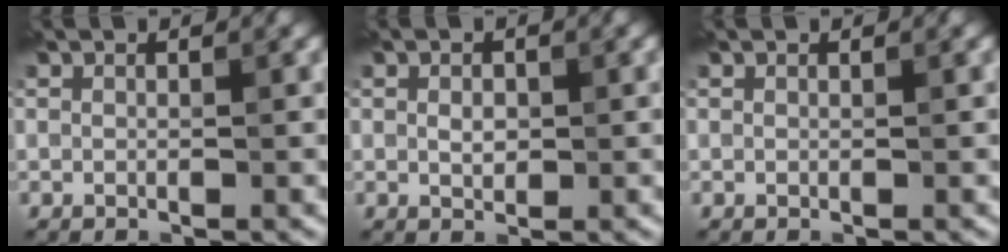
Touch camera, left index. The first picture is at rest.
{"total": 1.3, "force": [0.1, 0.9, 0.9], "torque": [-0.018, -0.002, 0.002]}
{"total": 0.0}